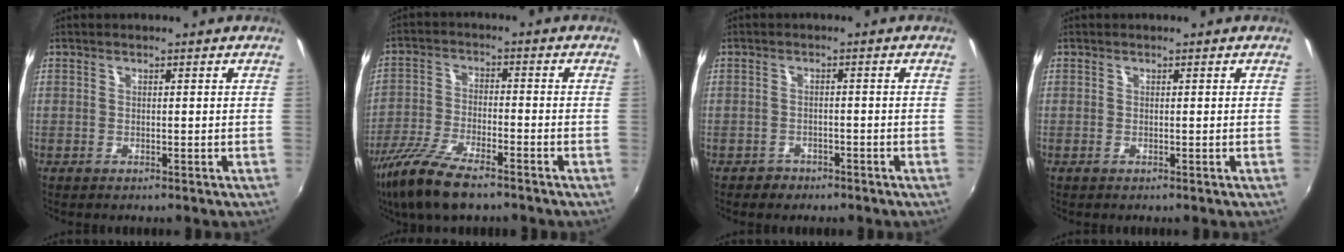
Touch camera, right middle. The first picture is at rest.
{"total": 12.1, "force": [-9.0, 3.2, 7.6], "torque": [-0.170, -0.030, -0.173]}
{"total": 2.7, "force": [-2.1, 1.7, 0.4], "torque": [-0.016, 0.000, -0.033]}
{"total": 0.0}